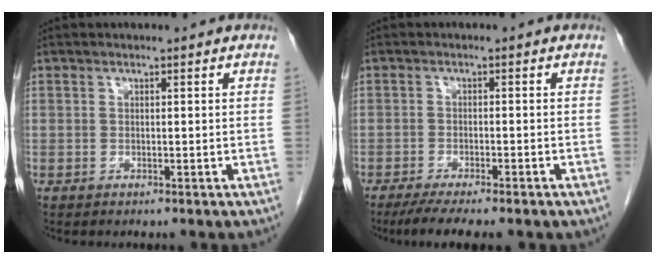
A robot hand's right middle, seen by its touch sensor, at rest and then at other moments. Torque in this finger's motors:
{"motor_torque": [0.91, -0.86, 0.15, 0.06]}